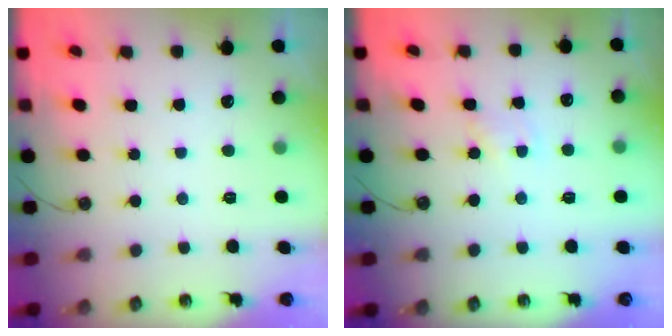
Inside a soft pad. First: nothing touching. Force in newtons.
{"total": 2.0, "press": 2.0, "slide": 0.2}